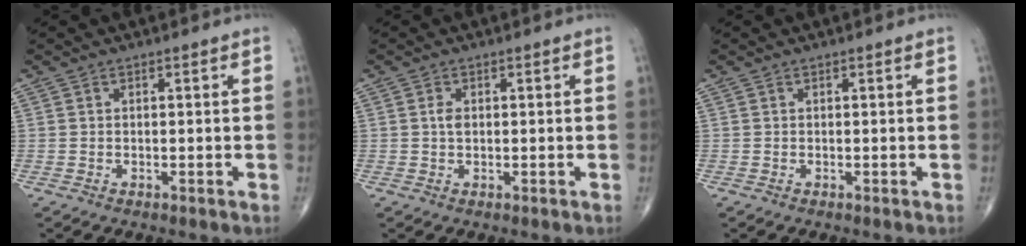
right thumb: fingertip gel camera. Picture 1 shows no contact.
{"total": 1.5, "force": [0.2, 1.0, 1.2], "torque": [-0.020, 0.001, 0.002]}
{"total": 0.0}